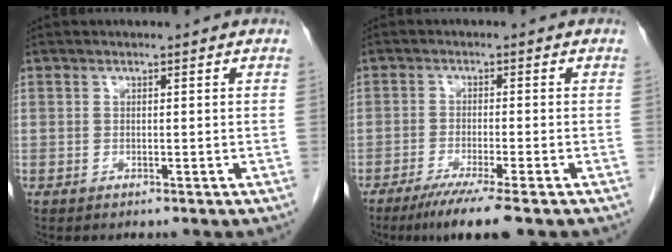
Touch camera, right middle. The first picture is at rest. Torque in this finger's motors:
{"motor_torque": [0.83, -0.69, 0.13, 0.07]}